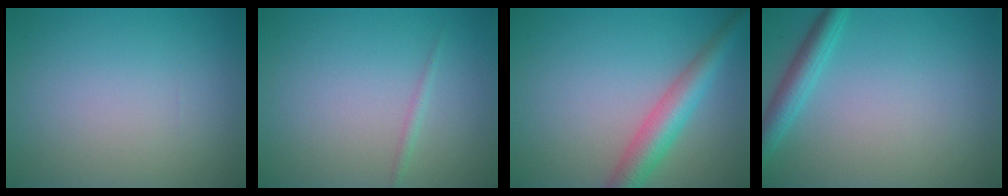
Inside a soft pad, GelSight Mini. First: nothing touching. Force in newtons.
{"total": 0.7, "press": 0.7, "slide": 0.0}
{"total": 4.5, "press": 4.5, "slide": 0.2}
{"total": 2.7, "press": 2.7, "slide": 0.1}